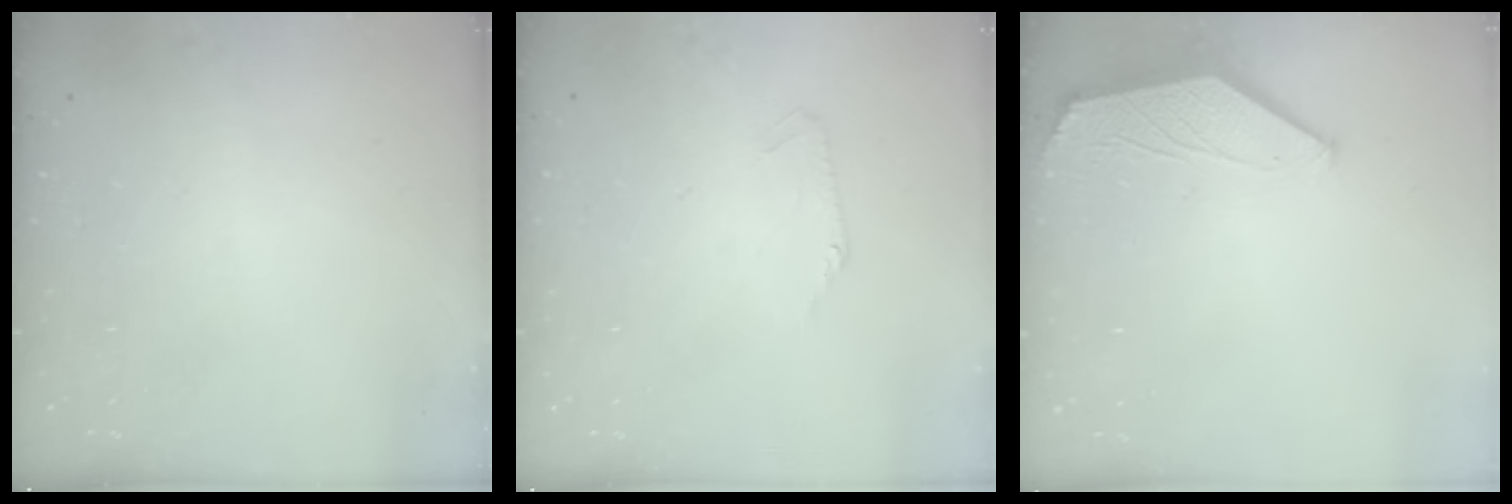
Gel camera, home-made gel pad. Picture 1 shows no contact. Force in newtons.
{"total": 2.3, "press": 2.2, "slide": 0.5}
{"total": 1.5, "press": 1.5, "slide": 0.4}